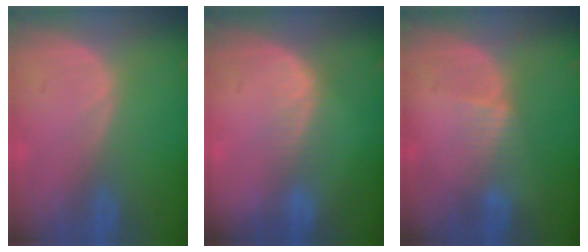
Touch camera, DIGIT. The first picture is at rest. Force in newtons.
{"total": 2.7, "press": 2.3, "slide": 1.5}
{"total": 2.4, "press": 2.4, "slide": 0.2}